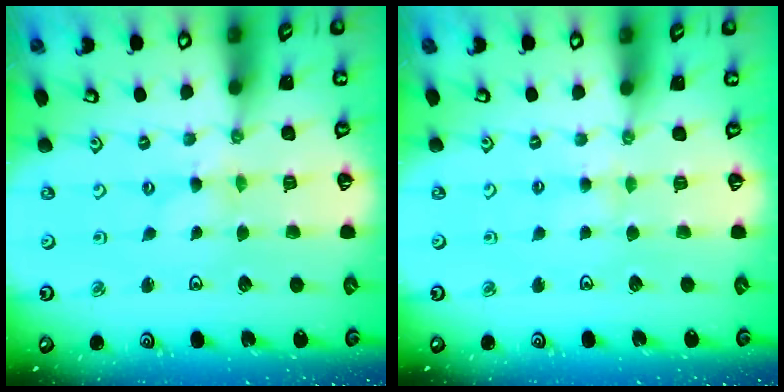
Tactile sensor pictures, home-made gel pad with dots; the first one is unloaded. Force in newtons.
{"total": 2.3, "press": 2.3, "slide": 0.3}